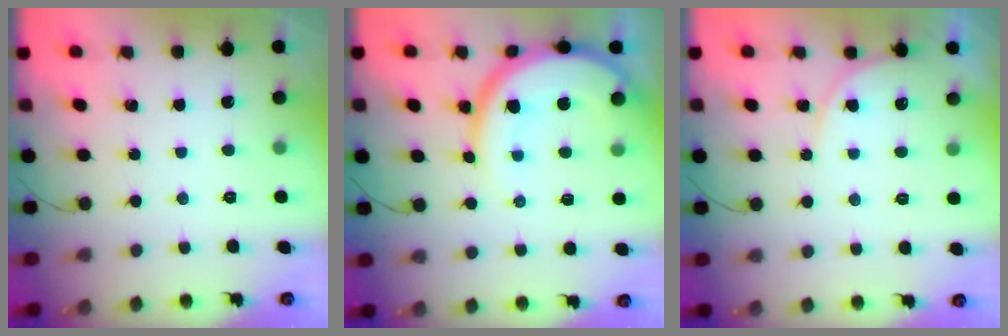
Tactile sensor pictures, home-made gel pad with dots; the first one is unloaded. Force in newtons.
{"total": 14.1, "press": 14.0, "slide": 1.6}
{"total": 5.8, "press": 5.8, "slide": 0.4}